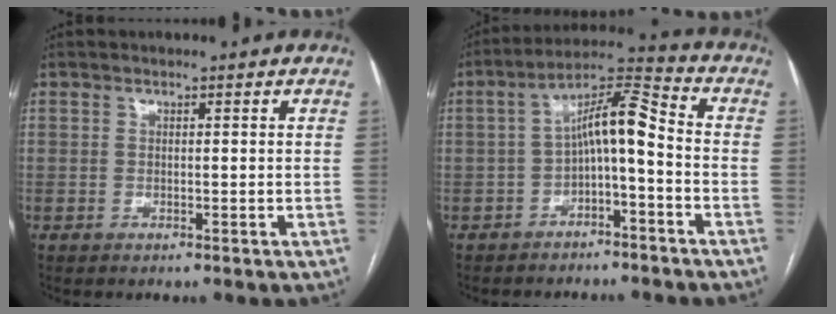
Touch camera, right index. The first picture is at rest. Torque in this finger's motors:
{"motor_torque": [1.16, -0.22, 0.66, 0.16]}